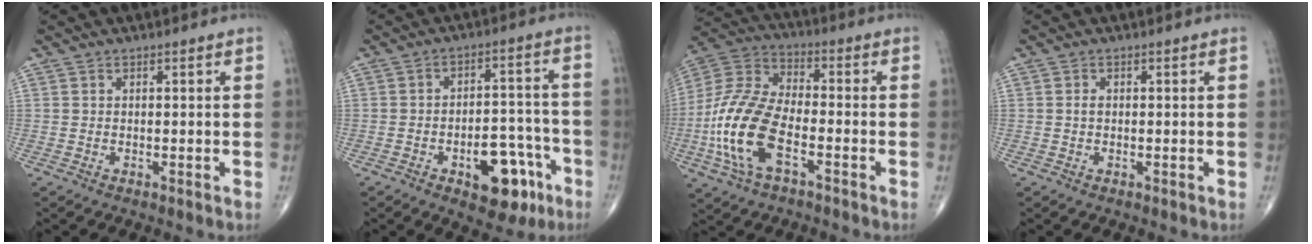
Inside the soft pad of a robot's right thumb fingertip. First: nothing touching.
{"total": 12.6, "force": [-5.9, 6.6, 8.9], "torque": [-0.085, 0.049, -0.073]}
{"total": 17.0, "force": [-5.3, 8.2, 13.8], "torque": [-0.297, 0.027, -0.104]}
{"total": 0.8, "force": [0.0, 0.5, 0.6], "torque": [-0.008, 0.001, 0.000]}